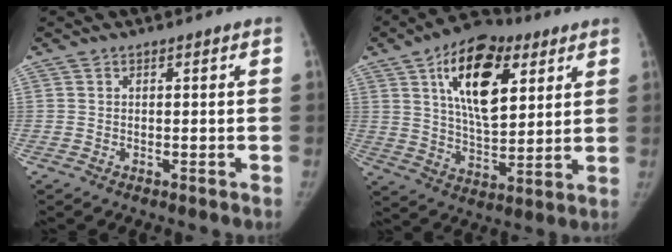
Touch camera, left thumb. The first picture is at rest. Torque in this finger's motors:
{"motor_torque": [1.17, 0.72, 2.05, -0.73, 0.49]}